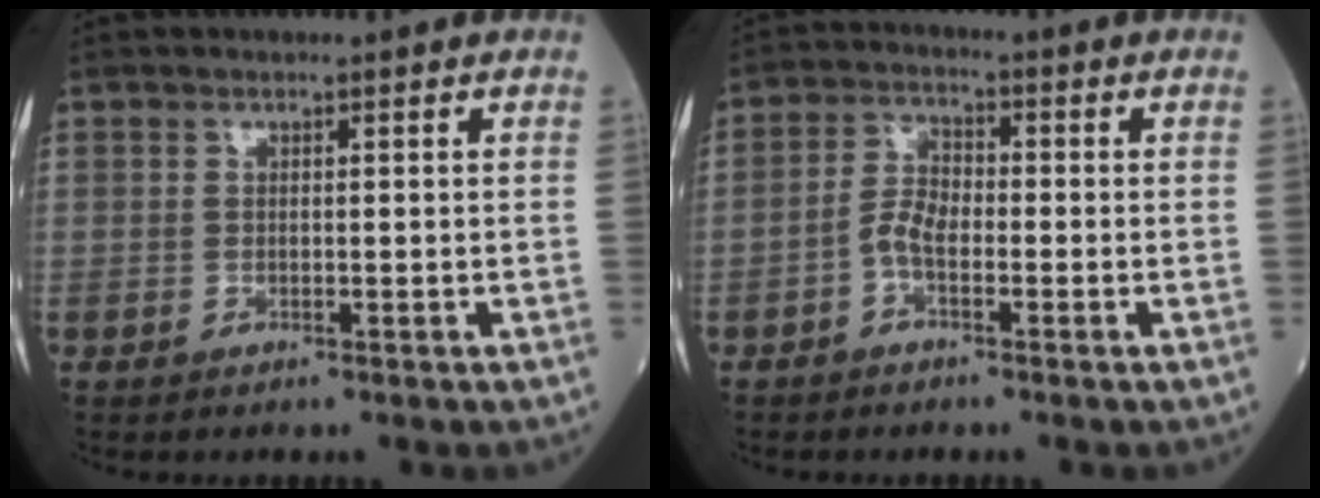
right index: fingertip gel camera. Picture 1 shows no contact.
{"total": 3.9, "force": [-1.6, 1.8, 3.0], "torque": [-0.059, 0.011, -0.038]}